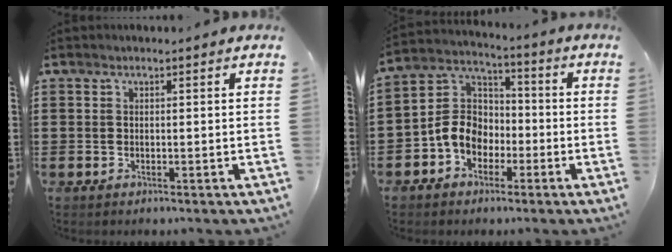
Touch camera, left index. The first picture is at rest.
{"total": 7.4, "force": [-2.7, 6.0, 3.3], "torque": [-0.106, 0.011, -0.063]}